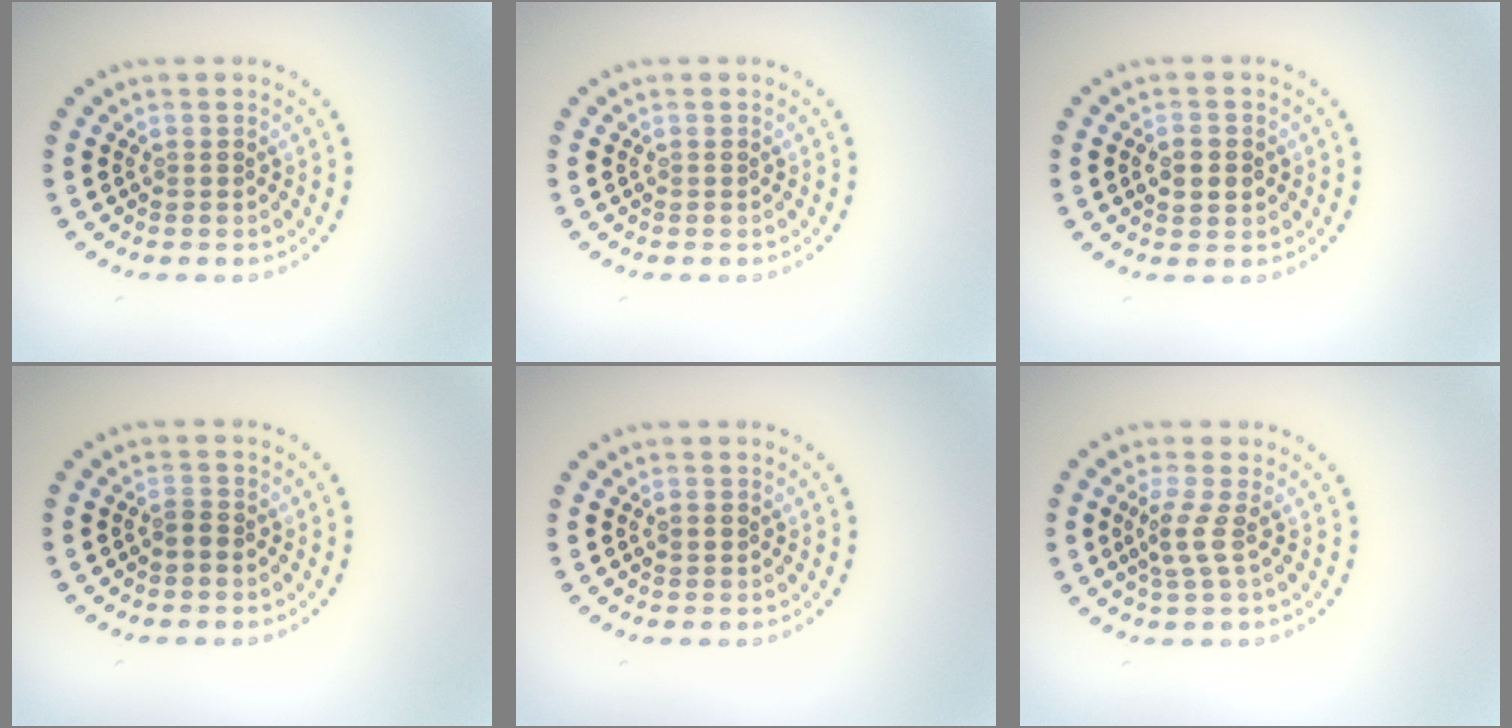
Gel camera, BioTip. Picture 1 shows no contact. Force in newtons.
{"total": 0.0}
{"total": 2.0, "press": 2.0, "slide": 0.1}
{"total": 0.8, "press": 0.5, "slide": 0.6}
{"total": 0.8, "press": 0.8, "slide": 0.1}
{"total": 2.1, "press": 1.5, "slide": 1.4}